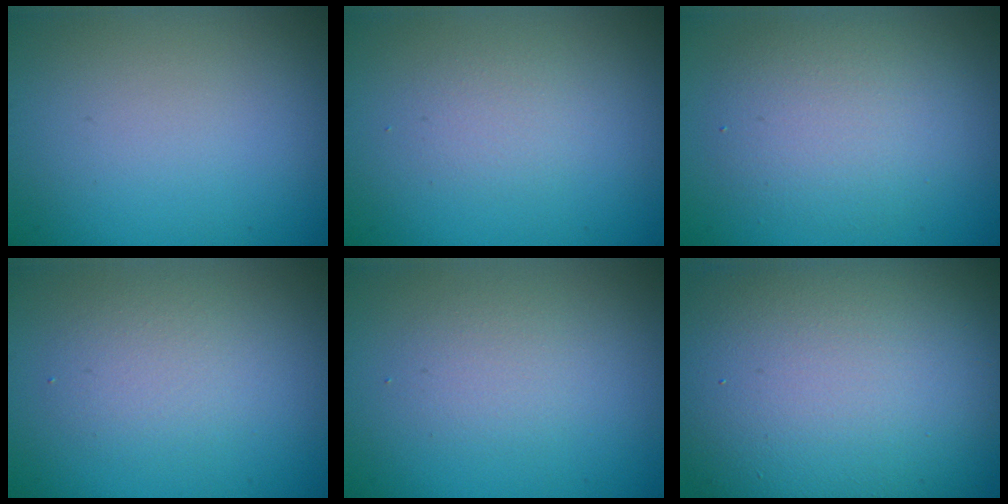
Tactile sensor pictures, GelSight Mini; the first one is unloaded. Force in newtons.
{"total": 1.5, "press": 1.4, "slide": 0.1}
{"total": 4.0, "press": 4.0, "slide": 0.2}
{"total": 2.5, "press": 2.5, "slide": 0.1}
{"total": 1.7, "press": 1.7, "slide": 0.1}
{"total": 15.7, "press": 15.7, "slide": 0.8}